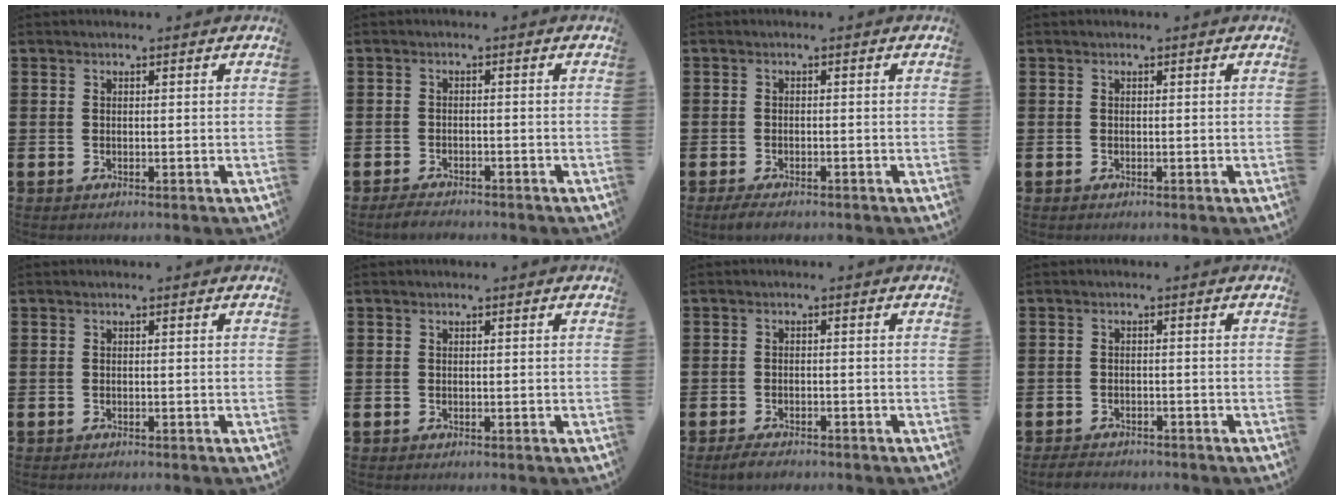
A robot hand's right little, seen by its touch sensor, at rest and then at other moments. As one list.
[{"total": 1.7, "force": [-1.6, 0.2, 0.5], "torque": [-0.012, 0.004, -0.033]}, {"total": 1.4, "force": [-1.0, 0.4, 0.9], "torque": [-0.018, 0.001, -0.020]}, {"total": 0.0}, {"total": 0.0}, {"total": 0.0}, {"total": 1.7, "force": [-1.4, 0.4, 0.9], "torque": [-0.017, 0.002, -0.027]}, {"total": 1.5, "force": [-1.4, 0.3, 0.2], "torque": [-0.009, 0.004, -0.032]}]